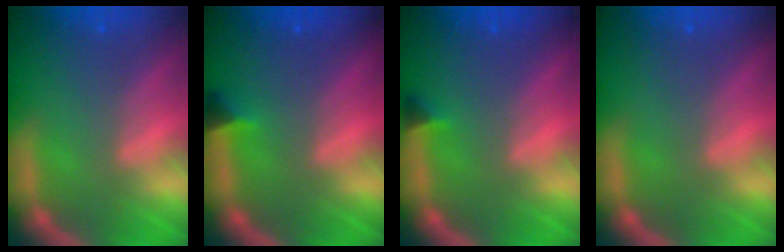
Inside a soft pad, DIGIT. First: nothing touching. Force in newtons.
{"total": 1.4}
{"total": 0.9}
{"total": 0.0}